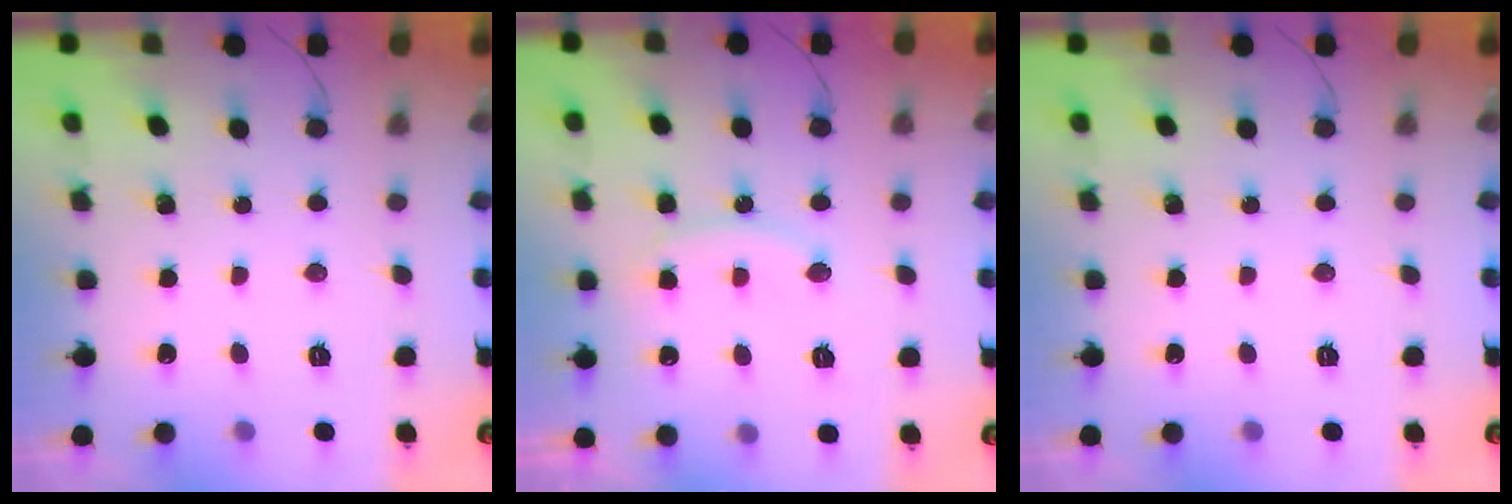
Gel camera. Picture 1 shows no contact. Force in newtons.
{"total": 10.2, "press": 10.2, "slide": 0.6}
{"total": 0.0}